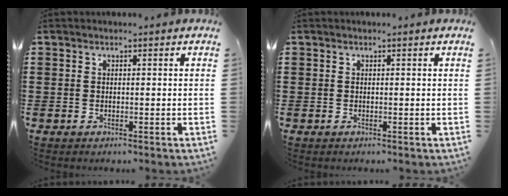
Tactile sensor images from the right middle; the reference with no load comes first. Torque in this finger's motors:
{"motor_torque": [0.08, -0.08, 0.02, -0.01]}